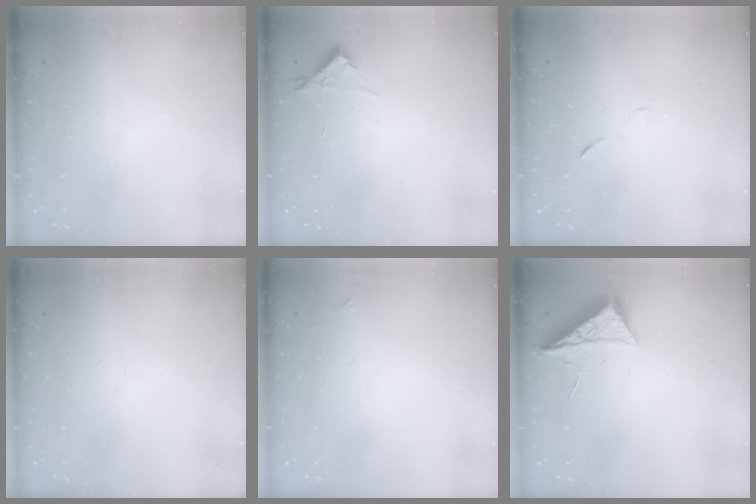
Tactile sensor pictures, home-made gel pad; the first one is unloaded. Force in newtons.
{"total": 4.4, "press": 4.4, "slide": 0.4}
{"total": 5.0, "press": 4.9, "slide": 0.6}
{"total": 0.0}
{"total": 2.0, "press": 2.0, "slide": 0.3}
{"total": 6.1, "press": 6.1, "slide": 0.7}